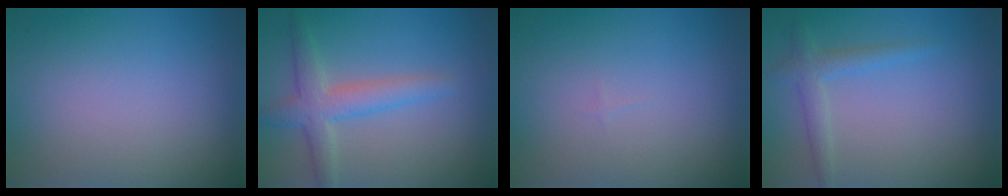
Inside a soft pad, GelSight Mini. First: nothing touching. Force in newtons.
{"total": 3.7, "press": 3.7, "slide": 0.1}
{"total": 0.0}
{"total": 2.1, "press": 2.1, "slide": 0.1}